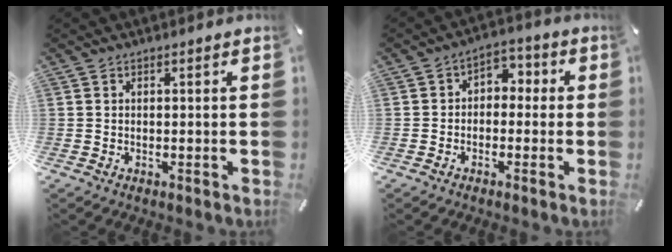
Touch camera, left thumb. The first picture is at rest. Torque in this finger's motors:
{"motor_torque": [0.04, -0.03, 0.00, 0.02, 0.02]}